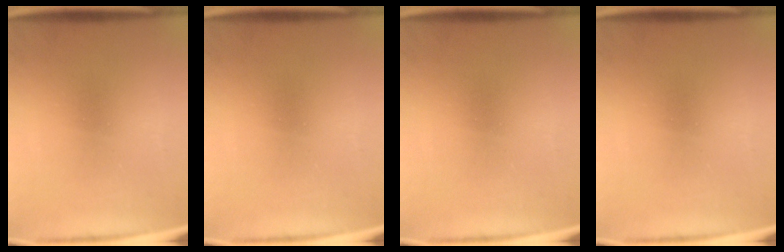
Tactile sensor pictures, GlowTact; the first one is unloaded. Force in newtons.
{"total": 0.0}
{"total": 0.0}
{"total": 0.0}